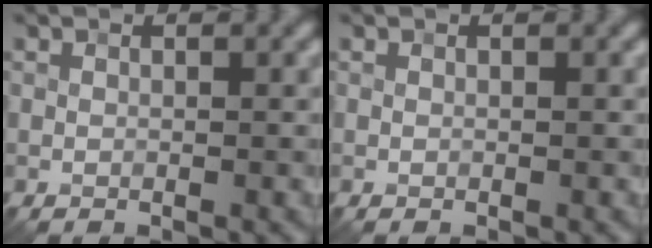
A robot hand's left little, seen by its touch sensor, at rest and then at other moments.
{"total": 0.0}